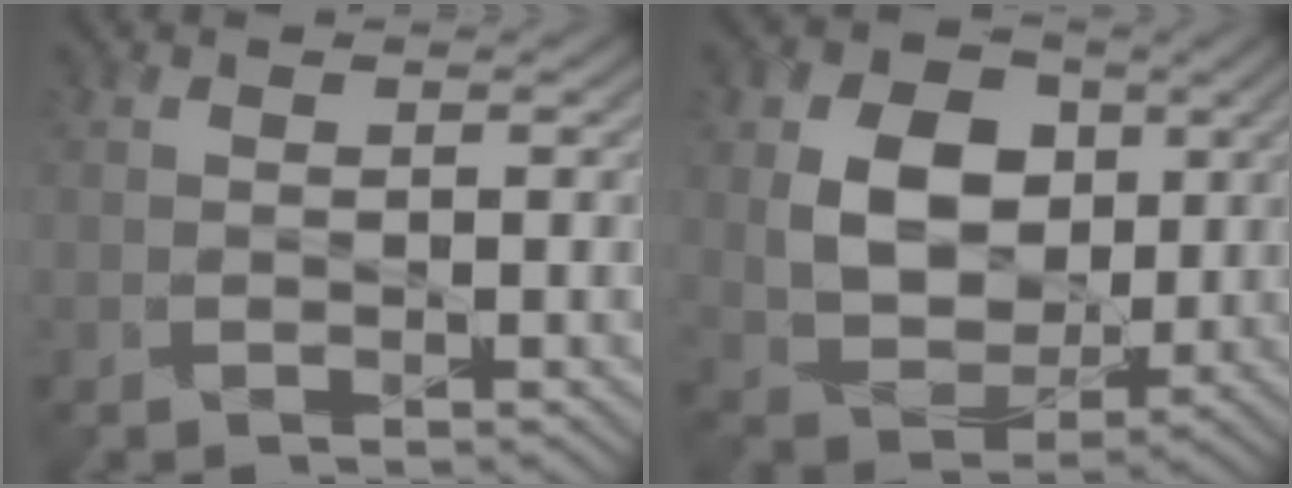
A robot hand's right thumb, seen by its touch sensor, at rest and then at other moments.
{"total": 10.0, "force": [1.8, 7.6, 6.2], "torque": [-0.133, -0.004, 0.026]}